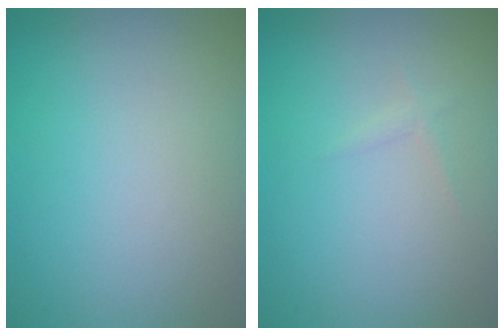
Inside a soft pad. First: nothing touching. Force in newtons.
{"total": 0.5, "press": 0.5, "slide": 0.0}